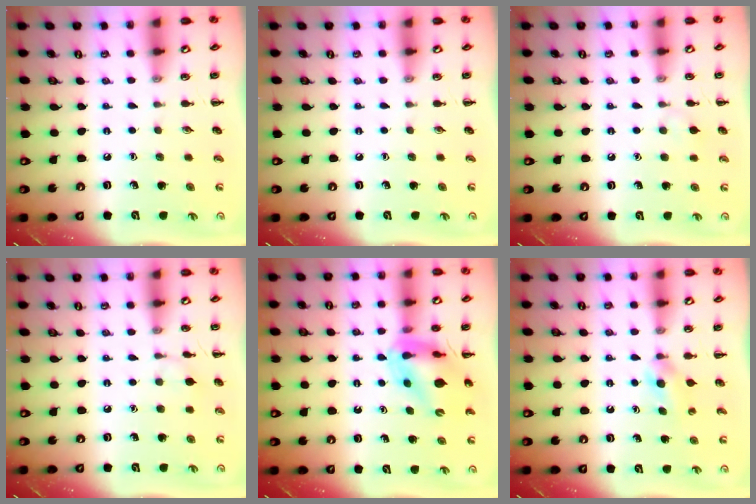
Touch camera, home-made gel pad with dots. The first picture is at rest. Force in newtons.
{"total": 0.0}
{"total": 4.7, "press": 4.4, "slide": 1.8}
{"total": 5.4, "press": 5.1, "slide": 1.8}
{"total": 12.4, "press": 11.9, "slide": 3.5}
{"total": 3.6, "press": 3.4, "slide": 1.4}